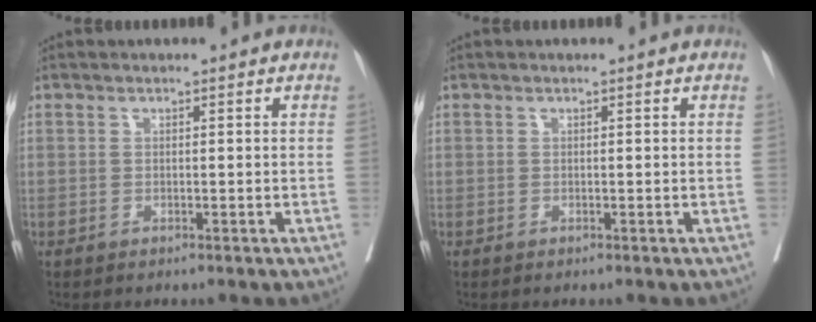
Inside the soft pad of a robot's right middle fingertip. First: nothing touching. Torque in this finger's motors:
{"motor_torque": [-0.09, -0.03, 0.00, -0.01]}